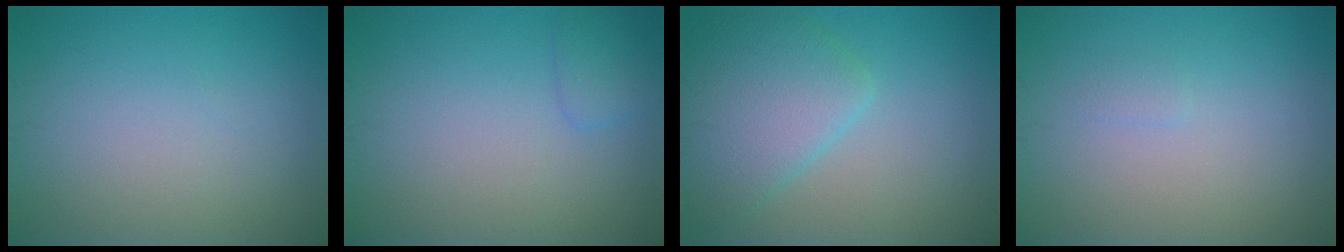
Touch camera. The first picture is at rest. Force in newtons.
{"total": 1.3, "press": 1.3, "slide": 0.1}
{"total": 5.2, "press": 5.2, "slide": 0.2}
{"total": 0.5, "press": 0.5, "slide": 0.1}